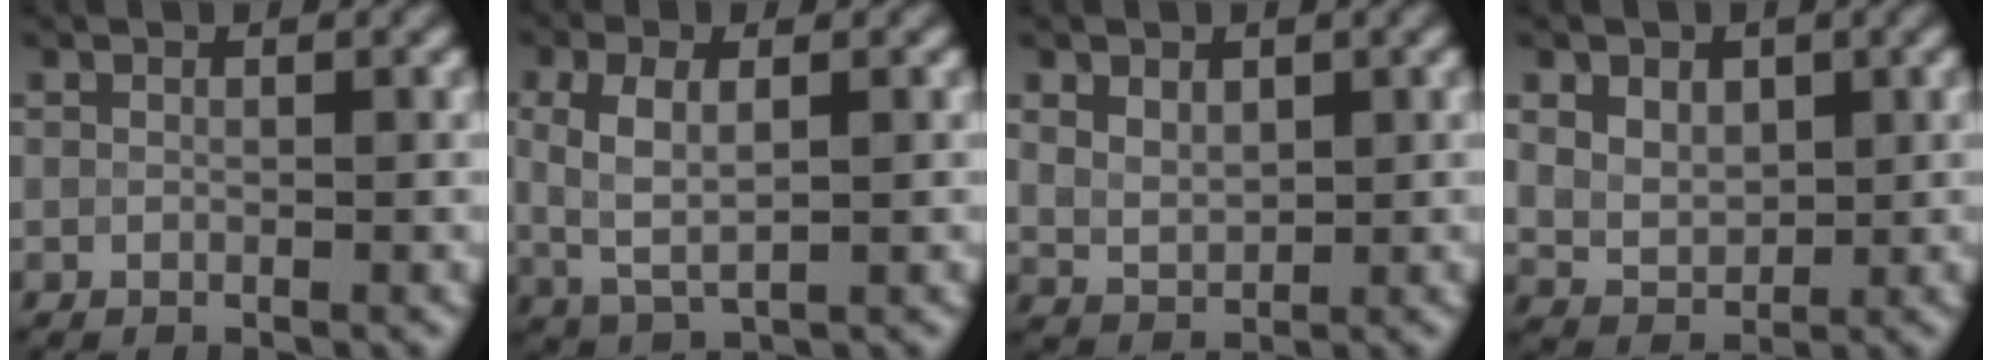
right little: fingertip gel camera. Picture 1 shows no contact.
{"total": 4.4, "force": [0.9, 2.0, 3.9], "torque": [-0.075, 0.002, 0.018]}
{"total": 2.8, "force": [1.3, 1.8, 1.6], "torque": [-0.025, -0.003, 0.027]}
{"total": 4.4, "force": [1.8, 3.1, 2.5], "torque": [-0.042, 0.010, 0.028]}